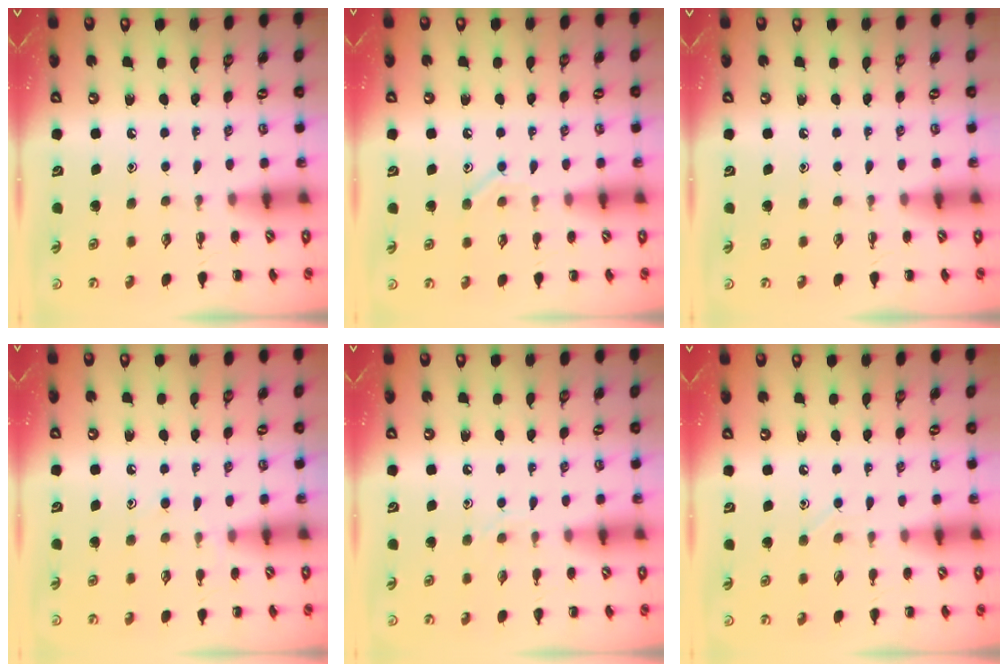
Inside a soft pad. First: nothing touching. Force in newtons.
{"total": 7.9, "press": 7.8, "slide": 1.4}
{"total": 0.0}
{"total": 6.0, "press": 5.6, "slide": 2.3}
{"total": 6.2, "press": 6.0, "slide": 1.2}
{"total": 3.0, "press": 2.8, "slide": 1.0}